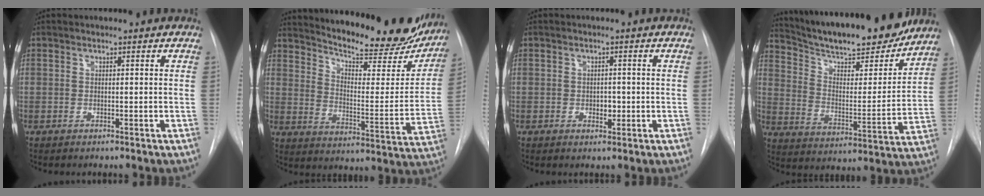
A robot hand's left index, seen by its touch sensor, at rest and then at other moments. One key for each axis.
{"total": 25.3, "fx": 22.5, "fy": 5.6, "fz": 10.1, "tx": -0.151, "ty": -0.060, "tz": 0.291}
{"total": 1.7, "fx": -0.3, "fy": 1.1, "fz": 1.2, "tx": -0.016, "ty": 0.001, "tz": -0.001}
{"total": 22.8, "fx": 20.1, "fy": 3.9, "fz": 9.9, "tx": -0.166, "ty": -0.014, "tz": 0.299}